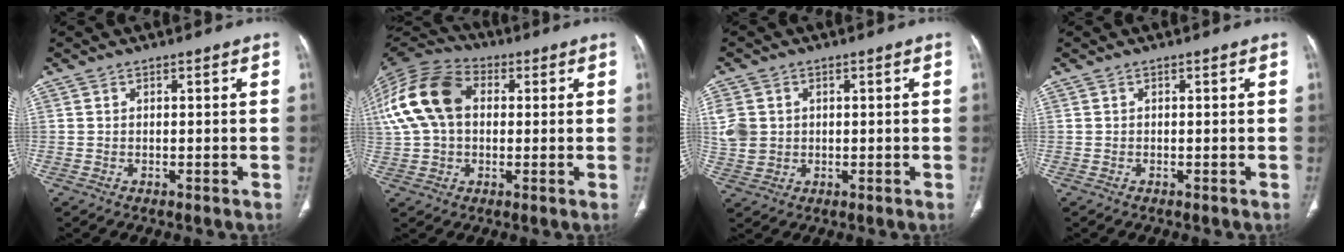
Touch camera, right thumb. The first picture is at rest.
{"total": 17.9, "force": [3.2, 12.3, 12.5], "torque": [-0.261, 0.031, 0.053]}
{"total": 8.0, "force": [1.4, 6.9, 3.9], "torque": [-0.092, 0.001, 0.038]}
{"total": 0.0}